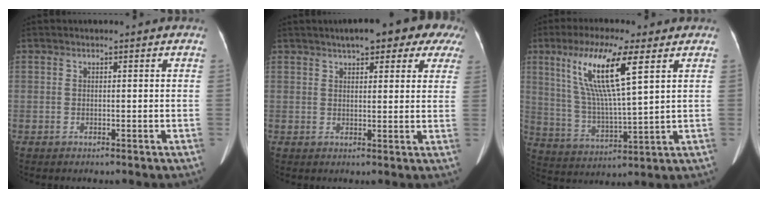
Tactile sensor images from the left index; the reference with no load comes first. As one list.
[{"total": 13.3, "force": [9.5, 4.1, 8.4], "torque": [-0.101, 0.032, 0.109]}, {"total": 13.2, "force": [5.8, 1.0, 11.8], "torque": [-0.245, 0.003, 0.109]}]